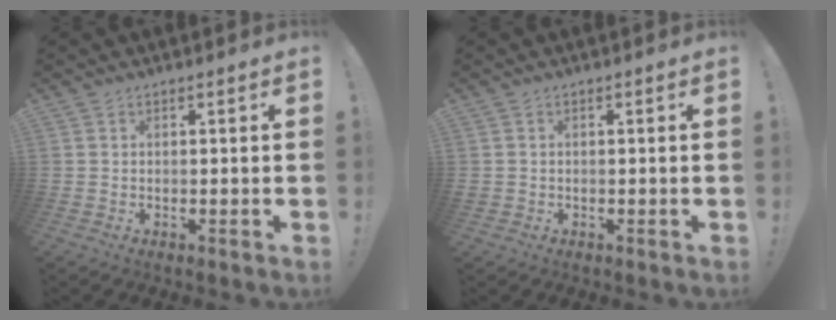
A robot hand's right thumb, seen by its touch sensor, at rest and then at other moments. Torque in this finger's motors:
{"motor_torque": [0.43, 0.03, 0.18, -0.43, 0.00]}